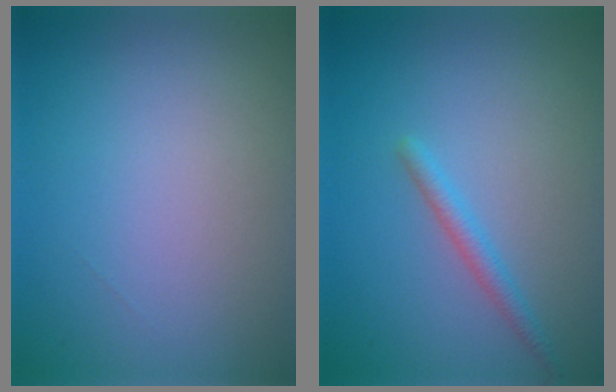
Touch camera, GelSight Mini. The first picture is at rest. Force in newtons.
{"total": 1.5, "press": 1.5, "slide": 0.0}